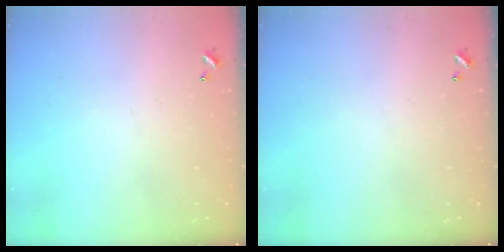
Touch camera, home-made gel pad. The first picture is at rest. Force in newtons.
{"total": 0.0}